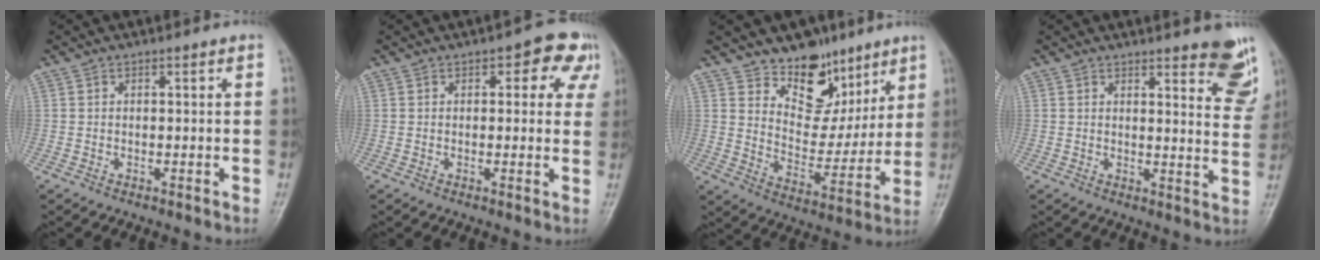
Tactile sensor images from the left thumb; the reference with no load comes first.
{"total": 7.2, "force": [3.0, 3.9, 5.3], "torque": [-0.015, 0.000, 0.023]}
{"total": 13.6, "force": [9.3, 8.7, 4.8], "torque": [-0.019, -0.056, 0.159]}
{"total": 10.7, "force": [7.7, 2.8, 6.8], "torque": [-0.048, -0.048, 0.081]}